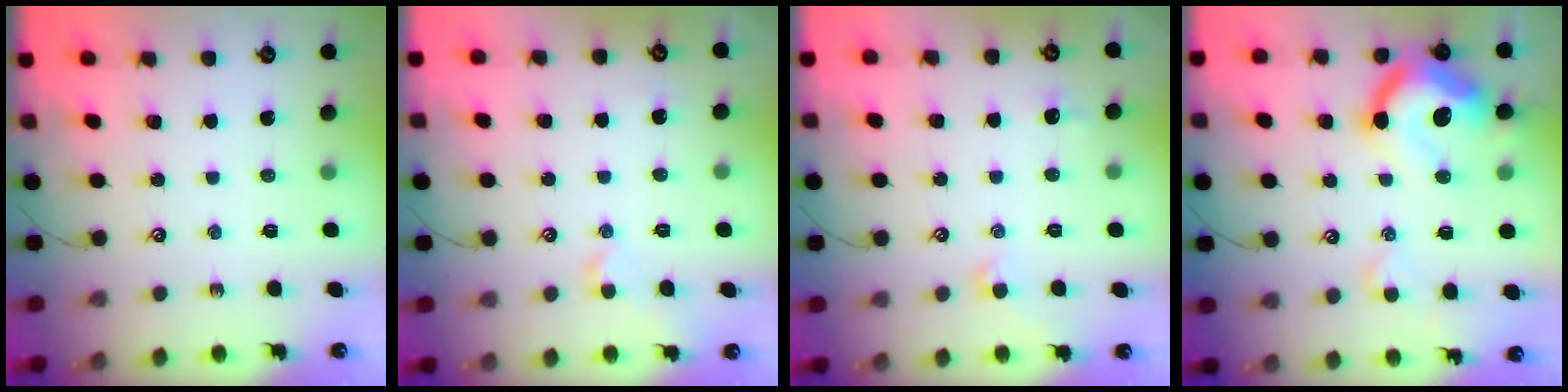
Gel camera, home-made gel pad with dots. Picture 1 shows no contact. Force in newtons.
{"total": 2.1, "press": 2.0, "slide": 0.6}
{"total": 1.1, "press": 0.9, "slide": 0.5}
{"total": 16.4, "press": 16.1, "slide": 2.8}